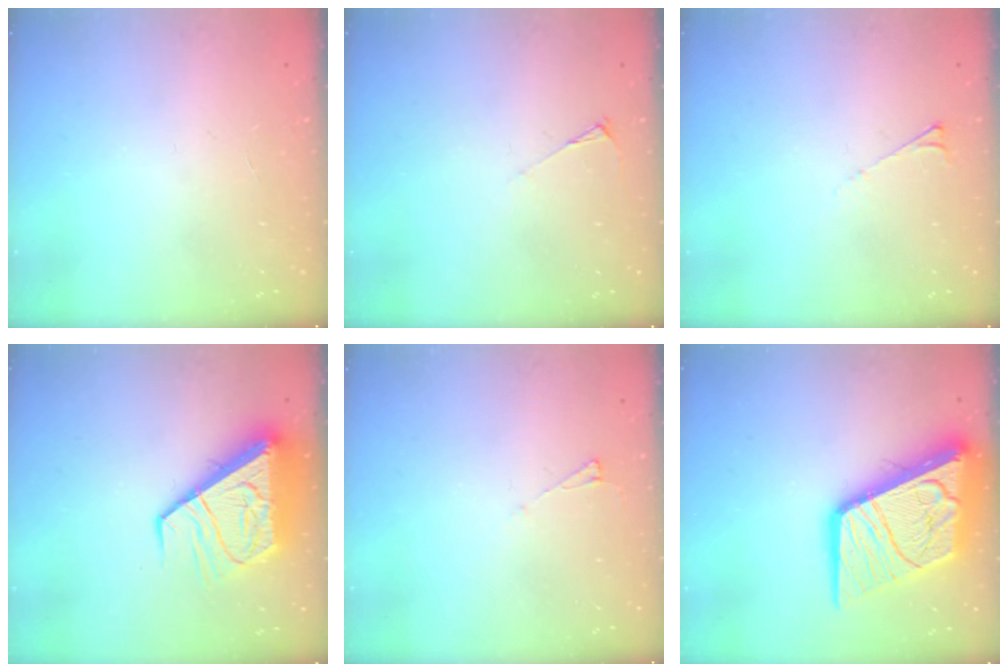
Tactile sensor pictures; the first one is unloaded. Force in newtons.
{"total": 3.6, "press": 3.5, "slide": 0.5}
{"total": 3.4, "press": 3.4, "slide": 0.5}
{"total": 12.1, "press": 12.0, "slide": 1.2}
{"total": 3.4, "press": 3.3, "slide": 0.6}
{"total": 25.4, "press": 25.2, "slide": 3.1}